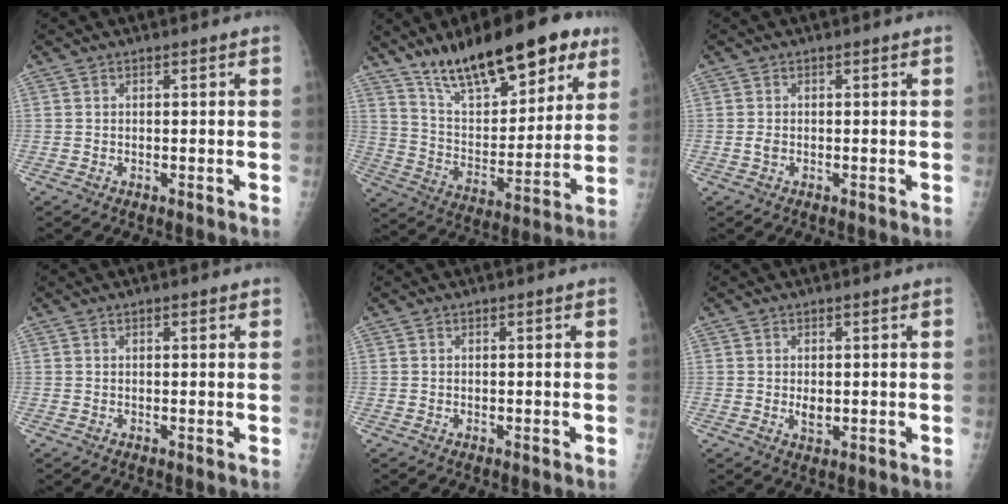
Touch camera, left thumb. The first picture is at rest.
{"total": 23.1, "force": [15.1, 8.8, 15.1], "torque": [-0.191, -0.051, 0.249]}
{"total": 1.0, "force": [-0.3, 0.6, 0.7], "torque": [-0.014, -0.001, -0.006]}
{"total": 1.3, "force": [0.7, 0.6, 0.9], "torque": [-0.010, 0.000, 0.007]}
{"total": 0.0}
{"total": 2.3, "force": [0.0, 1.5, 1.7], "torque": [-0.020, -0.005, 0.004]}